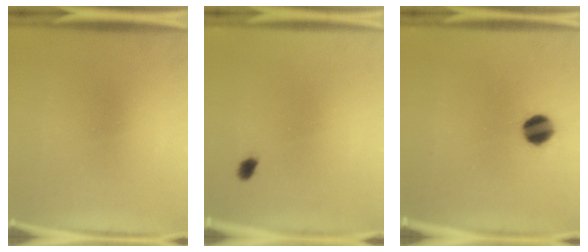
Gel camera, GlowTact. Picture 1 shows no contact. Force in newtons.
{"total": 1.4}
{"total": 7.5}